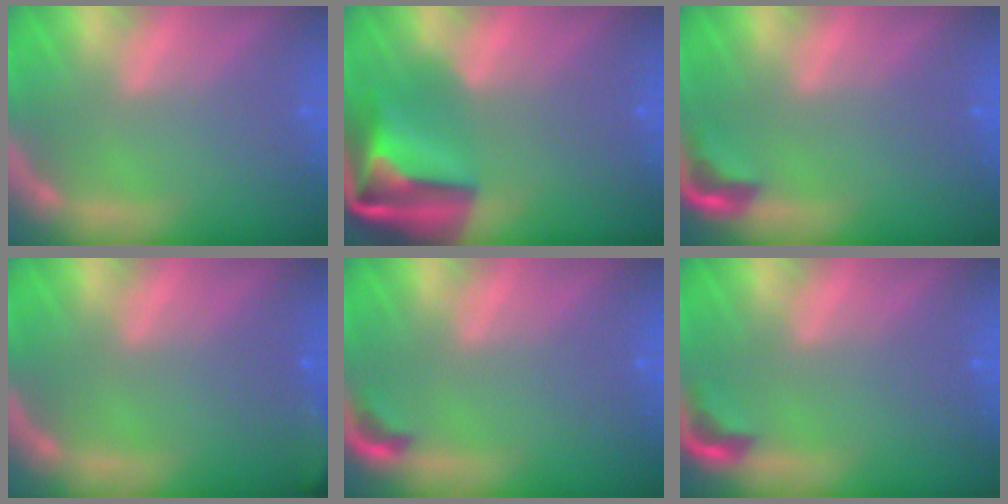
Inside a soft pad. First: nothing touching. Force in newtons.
{"total": 10.1}
{"total": 2.4}
{"total": 4.0}
{"total": 1.4}
{"total": 1.9}